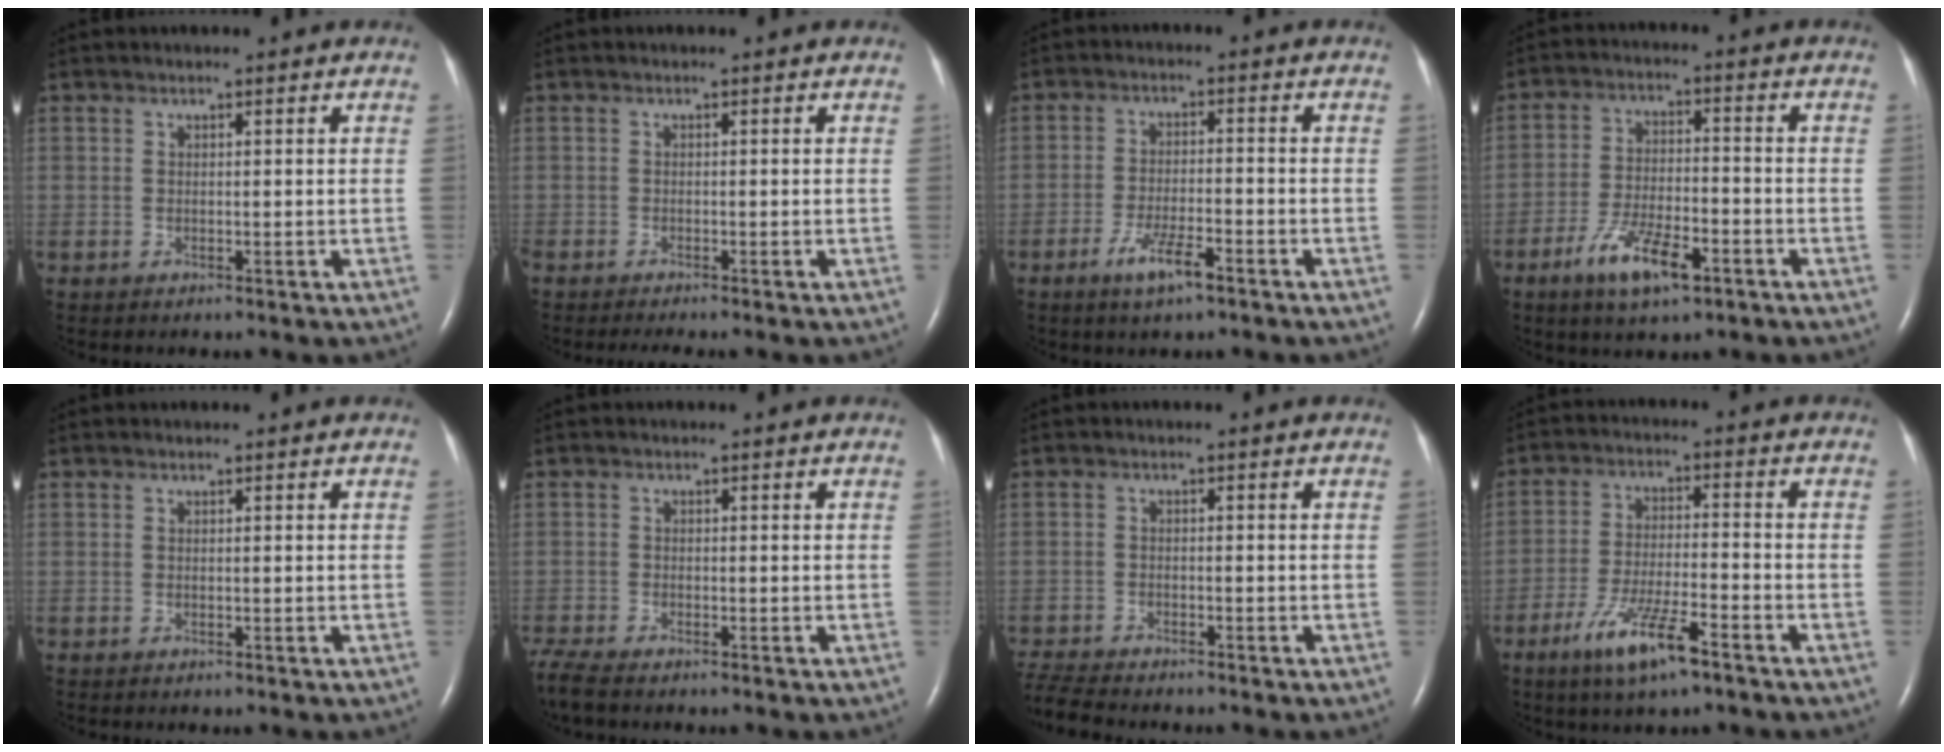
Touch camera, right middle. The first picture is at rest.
{"total": 2.3, "force": [-2.0, -0.2, 1.2], "torque": [-0.020, -0.005, -0.030]}
{"total": 5.5, "force": [-3.4, 0.8, 4.2], "torque": [-0.087, -0.005, -0.062]}
{"total": 9.0, "force": [-5.1, 2.6, 6.9], "torque": [-0.137, -0.008, -0.089]}
{"total": 0.0}
{"total": 4.1, "force": [-3.5, 0.5, 2.0], "torque": [-0.047, -0.015, -0.067]}
{"total": 6.1, "force": [-5.7, 0.6, 1.9], "torque": [-0.039, -0.017, -0.102]}
{"total": 9.4, "force": [-5.9, 1.2, 7.3], "torque": [-0.144, -0.016, -0.104]}